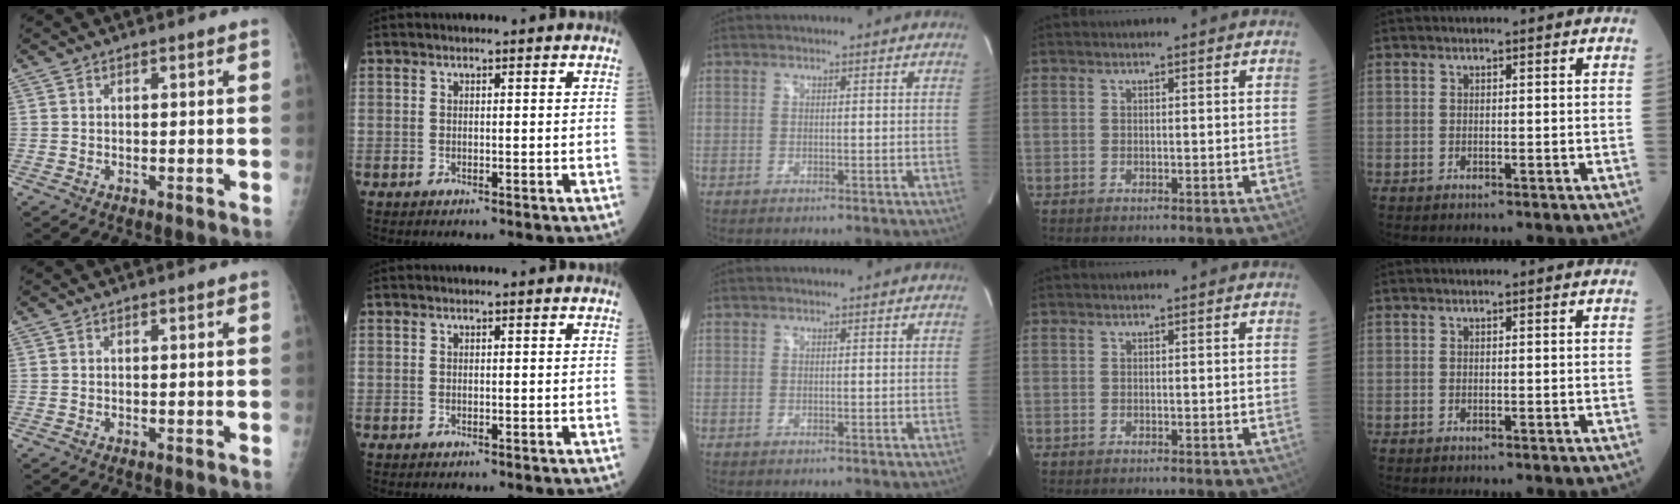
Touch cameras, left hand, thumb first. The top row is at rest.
{}